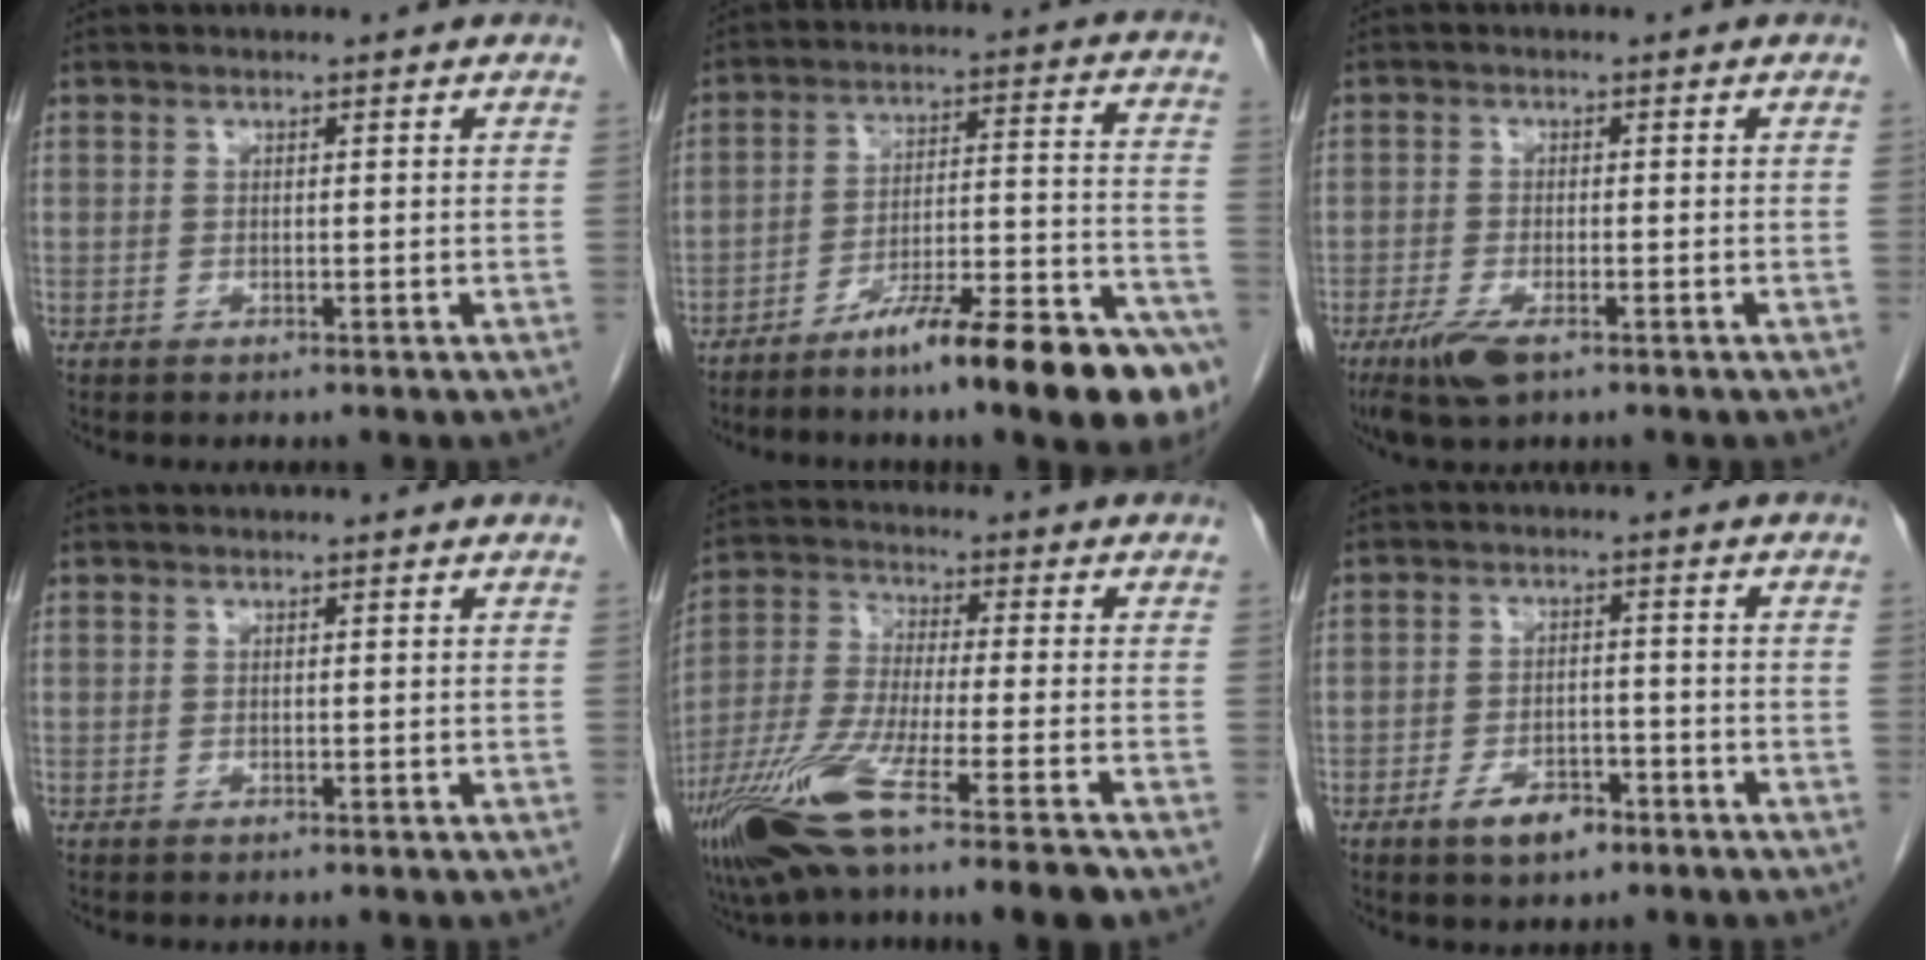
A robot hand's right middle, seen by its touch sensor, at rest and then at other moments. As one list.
[{"total": 18.8, "force": [-13.0, 1.5, 13.4], "torque": [-0.145, 0.024, -0.203]}, {"total": 5.2, "force": [-3.1, 1.4, 3.9], "torque": [-0.085, -0.013, -0.053]}, {"total": 0.0}, {"total": 17.4, "force": [-11.3, 0.3, 13.3], "torque": [-0.267, -0.054, -0.207]}, {"total": 5.2, "force": [-3.3, 2.4, 3.3], "torque": [-0.062, 0.001, -0.051]}]